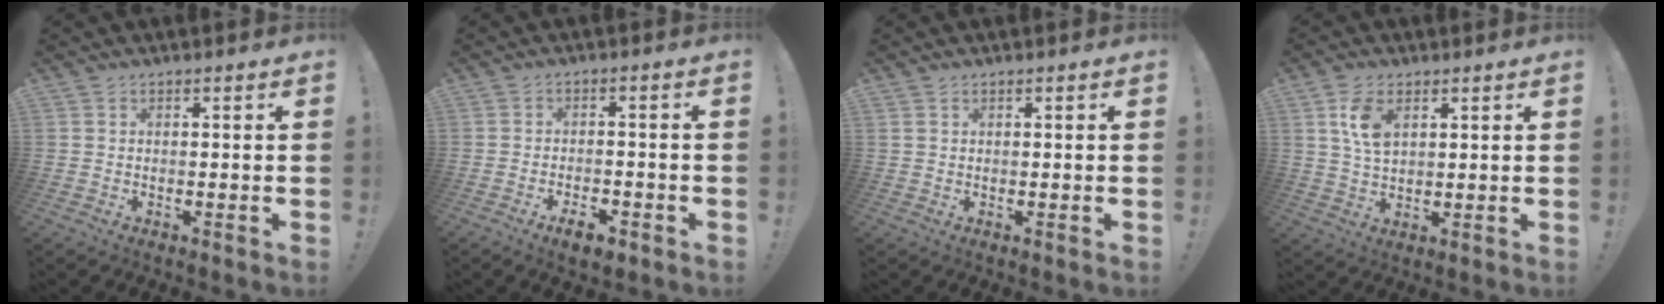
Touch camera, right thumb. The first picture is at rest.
{"total": 5.3, "force": [-3.5, 2.0, 3.5], "torque": [-0.039, 0.015, -0.056]}
{"total": 0.9, "force": [0.6, 0.5, 0.5], "torque": [-0.015, 0.004, 0.014]}
{"total": 8.0, "force": [3.4, 4.6, 5.6], "torque": [-0.112, -0.003, 0.063]}